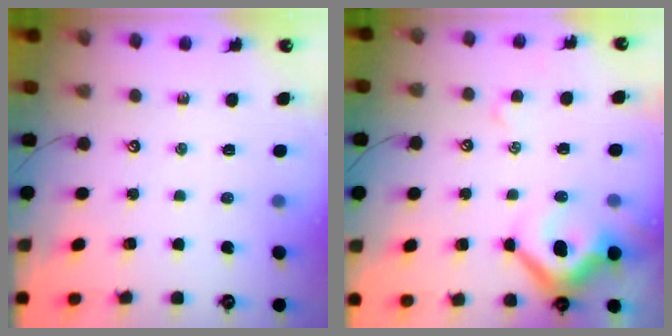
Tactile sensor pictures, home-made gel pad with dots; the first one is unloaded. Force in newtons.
{"total": 9.2, "press": 9.0, "slide": 1.4}